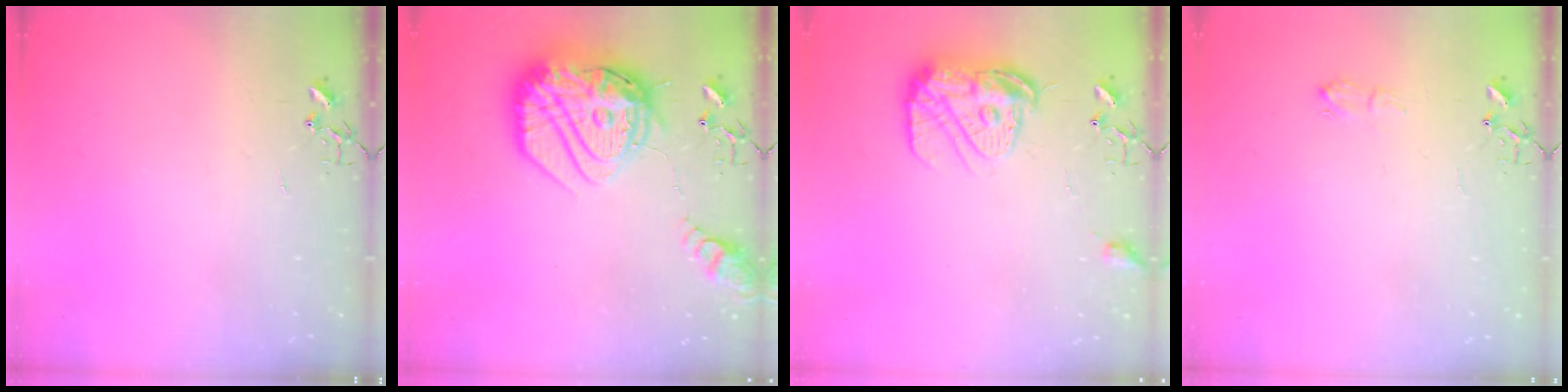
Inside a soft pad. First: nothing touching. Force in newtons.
{"total": 27.0, "press": 26.8, "slide": 2.8}
{"total": 13.0, "press": 13.0, "slide": 1.3}
{"total": 5.3, "press": 5.3, "slide": 0.7}